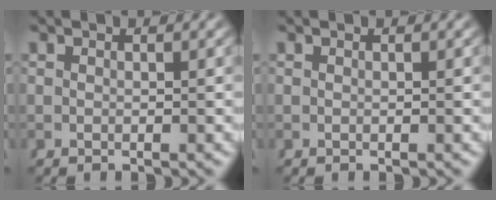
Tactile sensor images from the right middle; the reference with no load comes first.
{"total": 0.0}